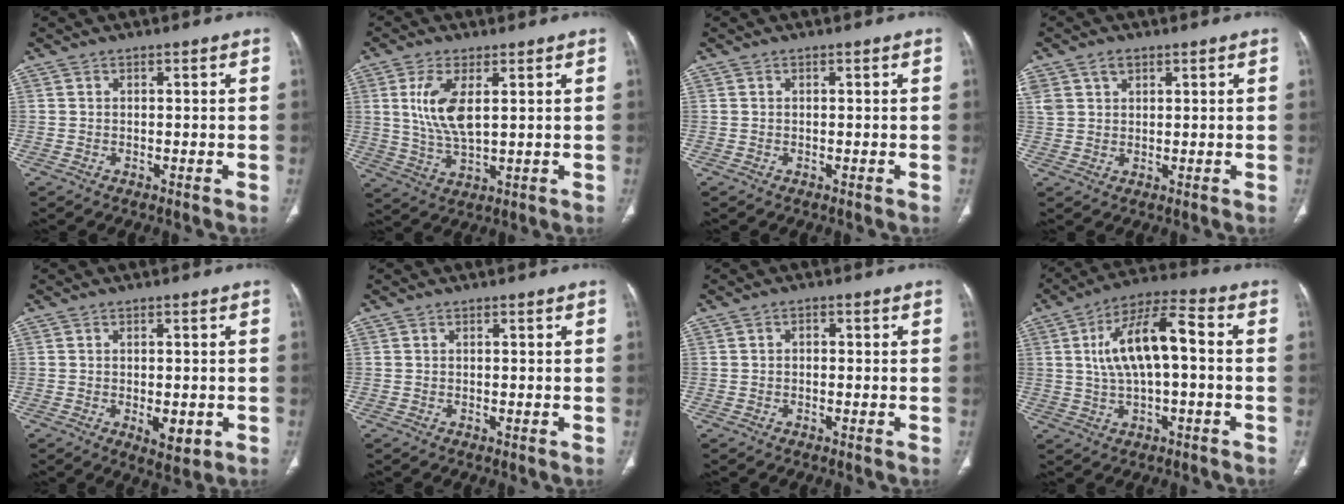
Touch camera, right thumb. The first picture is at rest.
{"total": 9.0, "force": [2.3, 3.7, 7.9], "torque": [-0.168, -0.015, 0.051]}
{"total": 0.0}
{"total": 4.6, "force": [2.4, 3.2, 2.3], "torque": [-0.041, 0.003, 0.055]}
{"total": 4.9, "force": [-1.2, 2.4, 4.1], "torque": [-0.049, -0.007, -0.008]}
{"total": 0.0}
{"total": 1.1, "force": [-0.1, 0.8, 0.7], "torque": [-0.006, 0.004, -0.005]}
{"total": 12.9, "force": [1.0, 5.0, 11.8], "torque": [-0.222, 0.034, 0.014]}